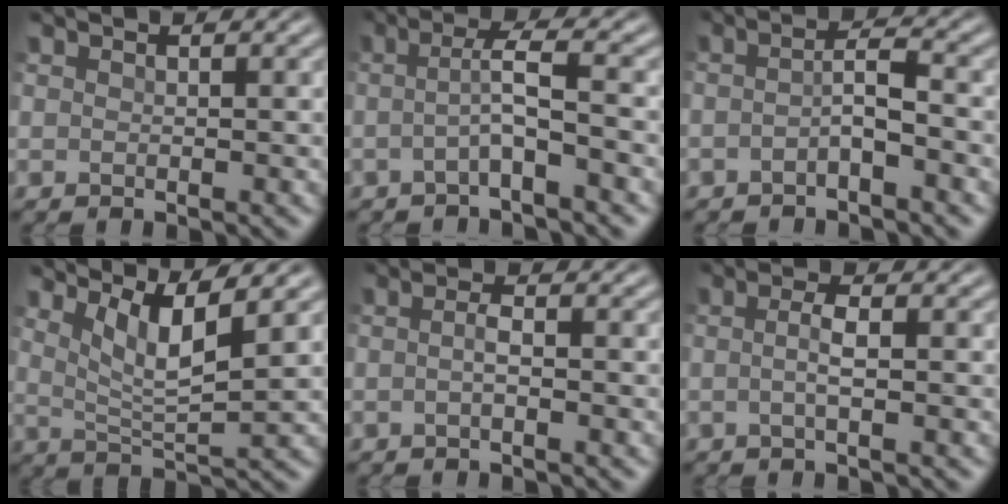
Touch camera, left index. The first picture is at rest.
{"total": 2.8, "force": [-0.9, 0.2, 2.6], "torque": [-0.053, 0.004, -0.025]}
{"total": 2.2, "force": [-1.1, 0.4, 1.8], "torque": [-0.037, 0.005, -0.029]}
{"total": 4.7, "force": [2.6, 0.9, 3.8], "torque": [-0.070, -0.007, 0.047]}
{"total": 1.3, "force": [-0.6, 0.3, 1.1], "torque": [-0.025, 0.000, -0.015]}
{"total": 1.9, "force": [-0.4, 0.4, 1.8], "torque": [-0.037, 0.004, -0.012]}